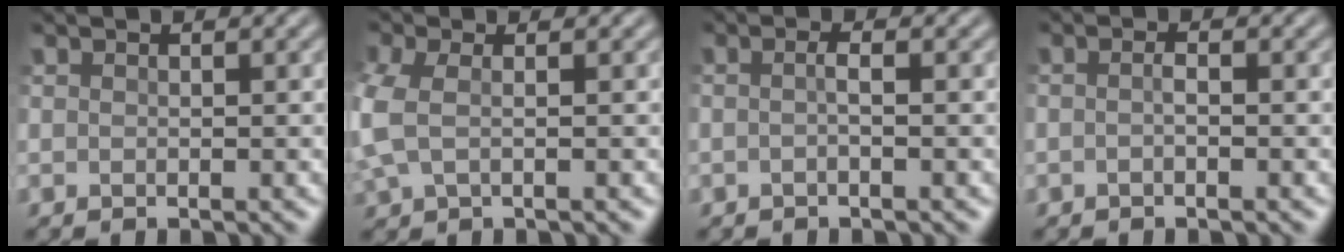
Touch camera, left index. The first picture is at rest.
{"total": 3.3, "force": [-0.4, 1.8, 2.7], "torque": [-0.086, 0.001, -0.015]}
{"total": 1.1, "force": [-0.5, 0.2, 0.9], "torque": [-0.019, 0.001, -0.013]}
{"total": 0.9, "force": [-0.6, 0.1, 0.6], "torque": [-0.016, 0.000, -0.013]}